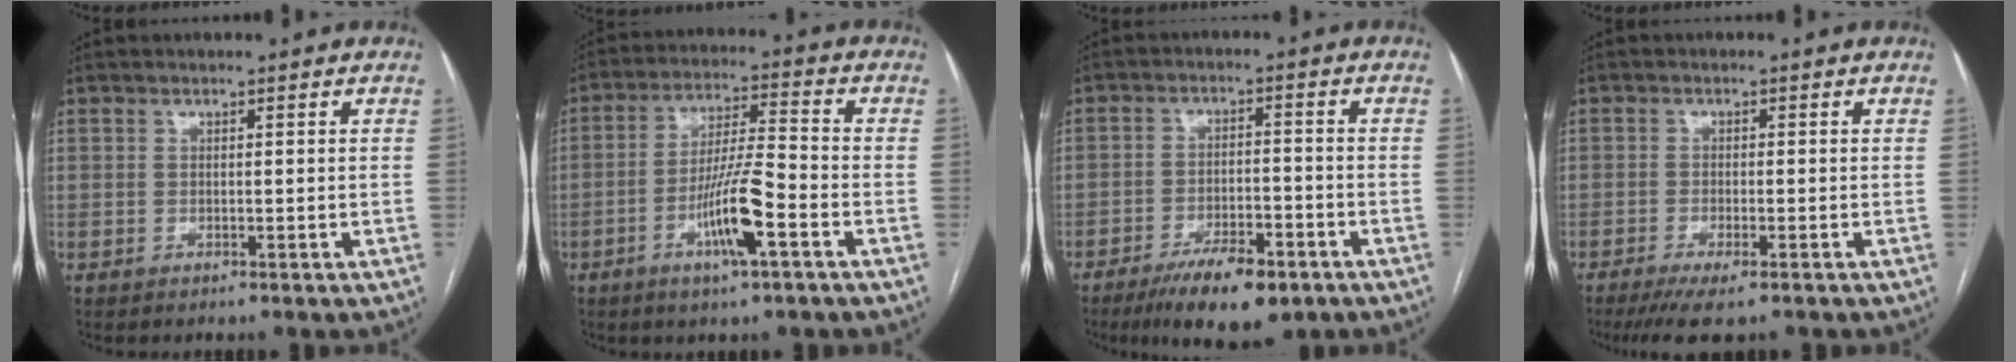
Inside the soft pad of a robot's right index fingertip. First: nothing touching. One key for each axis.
{"total": 10.1, "fx": -4.1, "fy": 0.8, "fz": 9.1, "tx": -0.172, "ty": -0.003, "tz": -0.075}
{"total": 10.3, "fx": -6.7, "fy": 3.0, "fz": 7.2, "tx": -0.118, "ty": -0.011, "tz": -0.106}
{"total": 5.4, "fx": -3.8, "fy": 0.8, "fz": 3.8, "tx": -0.060, "ty": -0.012, "tz": -0.057}